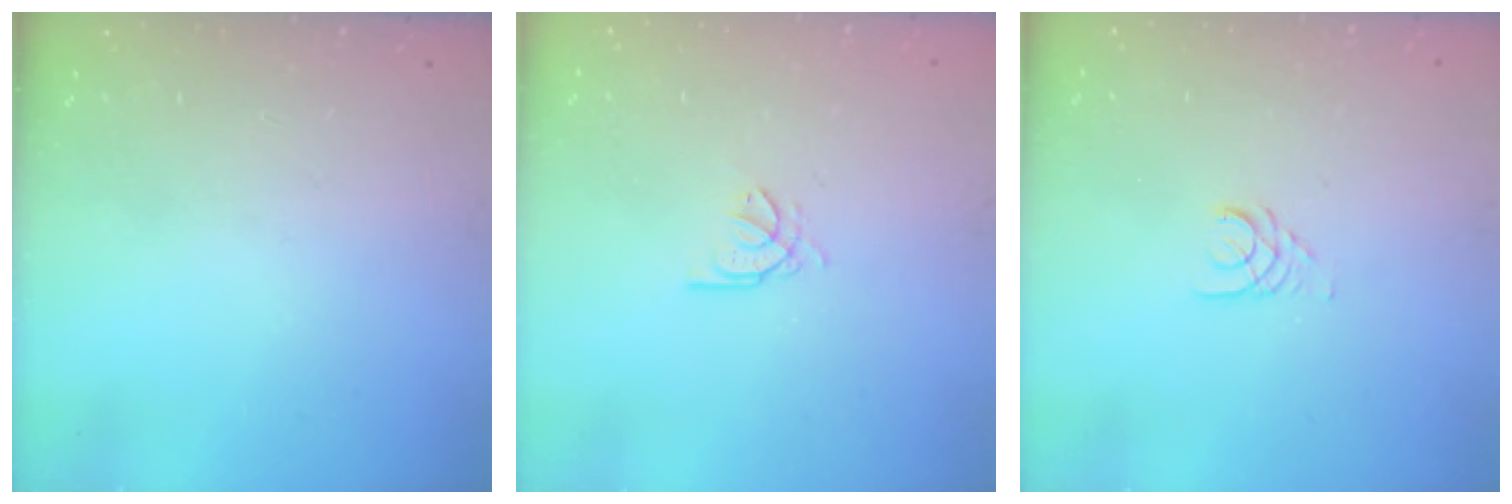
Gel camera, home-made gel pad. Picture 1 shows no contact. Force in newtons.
{"total": 2.7, "press": 2.7, "slide": 0.4}
{"total": 2.5, "press": 2.5, "slide": 0.3}